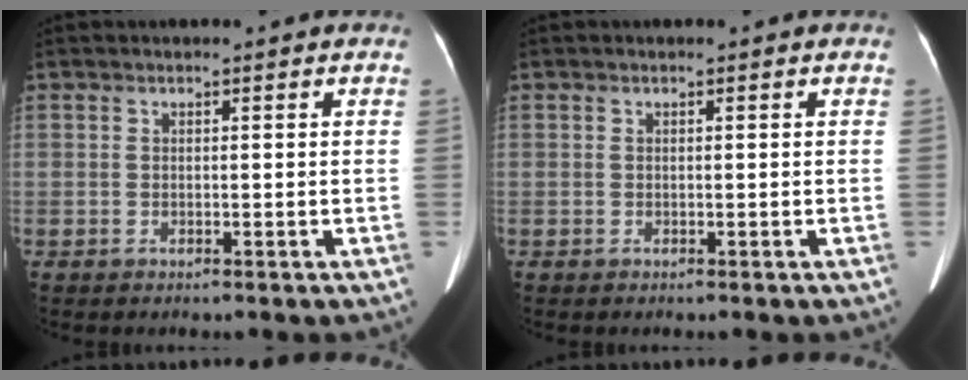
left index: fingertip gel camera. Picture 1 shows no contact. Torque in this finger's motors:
{"motor_torque": [-0.02, 0.02, 0.00, 0.00]}